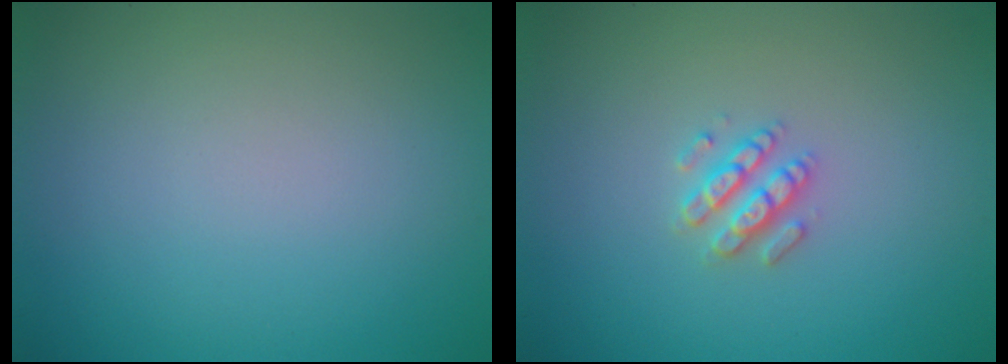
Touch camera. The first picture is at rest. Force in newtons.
{"total": 2.5, "press": 2.4, "slide": 0.5}